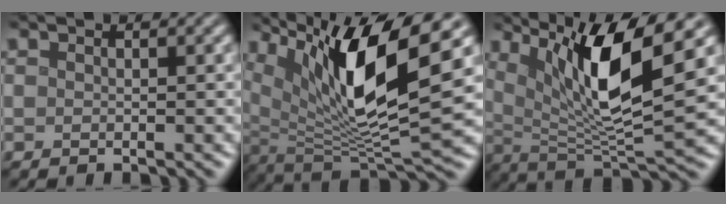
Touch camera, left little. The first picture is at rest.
{"total": 12.9, "force": [5.5, 3.2, 11.2], "torque": [-0.203, -0.003, 0.107]}
{"total": 10.1, "force": [4.2, 2.2, 8.9], "torque": [-0.146, -0.012, 0.081]}